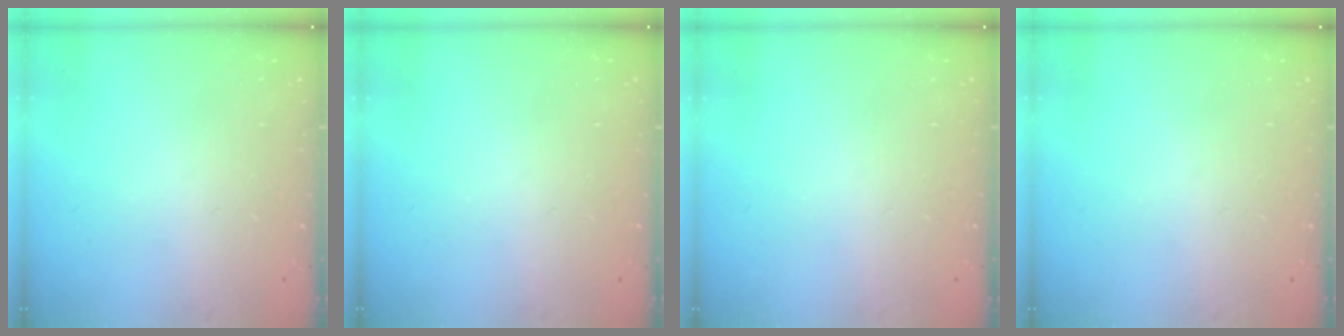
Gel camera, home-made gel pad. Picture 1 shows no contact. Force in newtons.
{"total": 0.0}
{"total": 0.0}
{"total": 0.0}